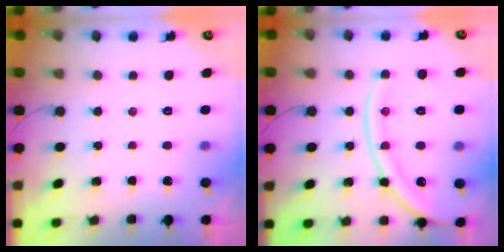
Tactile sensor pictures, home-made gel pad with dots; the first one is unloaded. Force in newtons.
{"total": 16.8, "press": 16.7, "slide": 2.0}